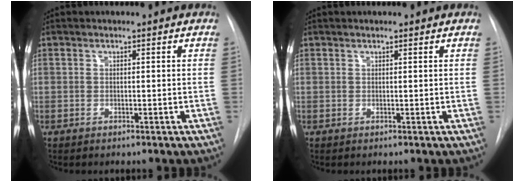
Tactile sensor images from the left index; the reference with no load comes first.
{"total": 0.8, "force": [0.7, 0.1, 0.4], "torque": [-0.009, 0.009, 0.011]}